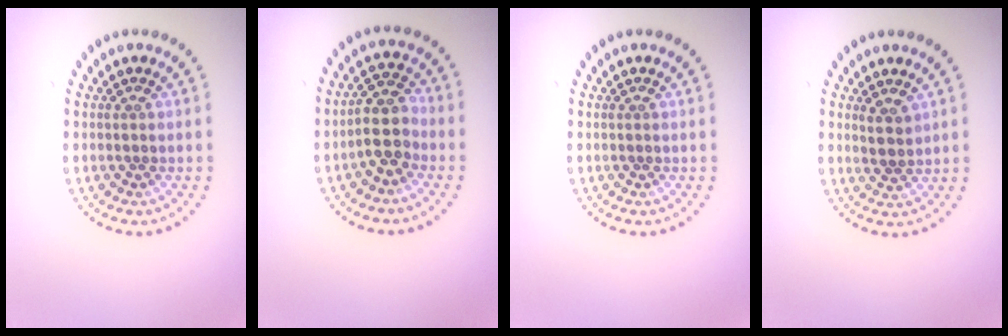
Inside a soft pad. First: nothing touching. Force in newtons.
{"total": 3.2, "press": 2.8, "slide": 1.5}
{"total": 0.0}
{"total": 1.7, "press": 1.4, "slide": 1.0}